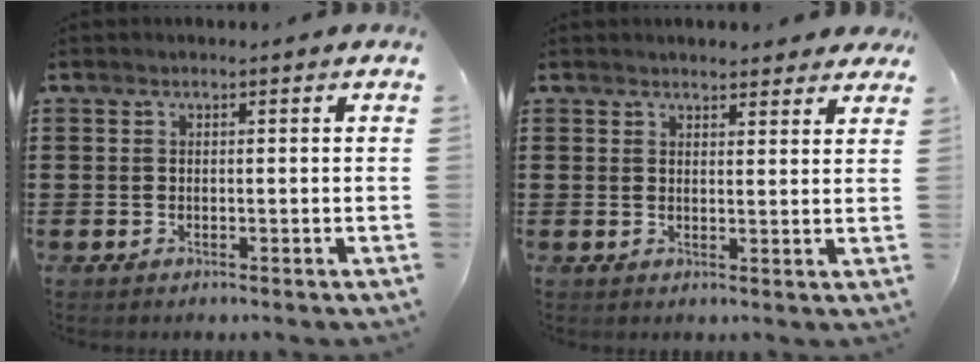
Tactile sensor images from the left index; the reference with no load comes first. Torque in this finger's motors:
{"motor_torque": [0.40, 0.04, 0.10, 0.01]}